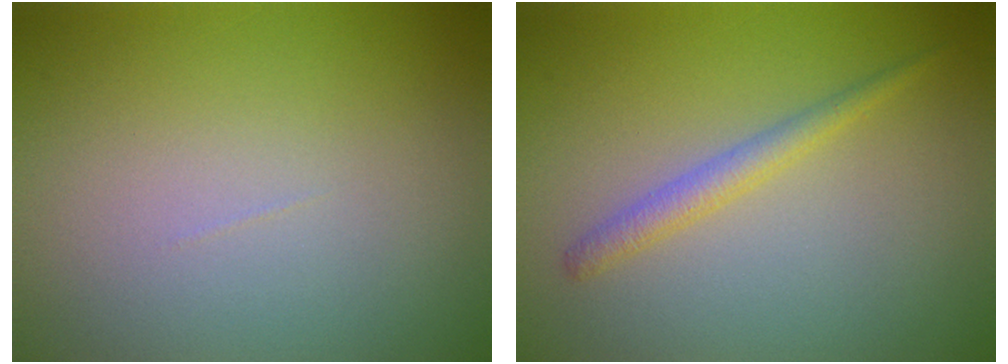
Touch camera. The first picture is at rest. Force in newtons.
{"total": 1.7, "press": 1.7, "slide": 0.2}